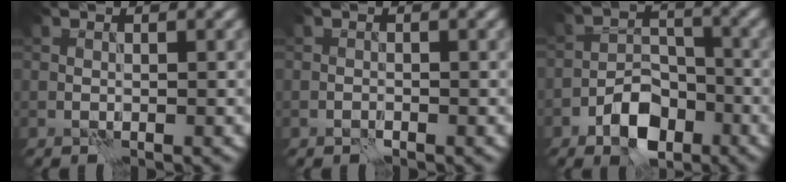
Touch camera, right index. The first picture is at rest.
{"total": 0.7, "force": [-0.5, 0.4, 0.3], "torque": [-0.006, 0.001, -0.010]}
{"total": 5.8, "force": [-3.4, 3.3, 3.4], "torque": [-0.052, 0.001, -0.066]}